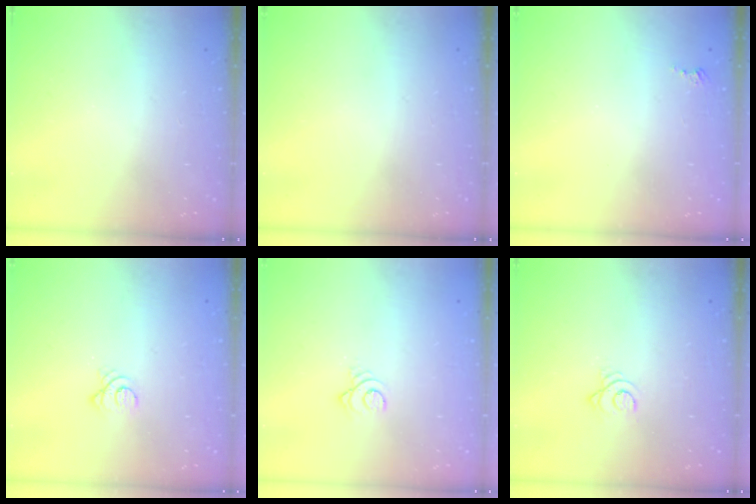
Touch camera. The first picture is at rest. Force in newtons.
{"total": 0.0}
{"total": 2.4, "press": 2.4, "slide": 0.4}
{"total": 3.1, "press": 3.1, "slide": 0.3}
{"total": 3.2, "press": 3.2, "slide": 0.3}
{"total": 2.9, "press": 2.9, "slide": 0.4}